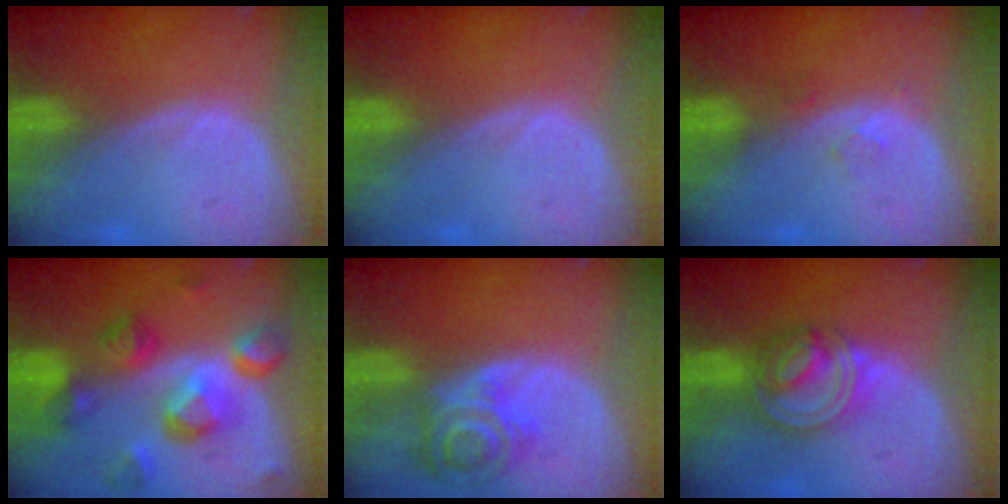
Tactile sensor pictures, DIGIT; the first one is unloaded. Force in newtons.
{"total": 0.0}
{"total": 1.4, "press": 1.4, "slide": 0.1}
{"total": 10.5, "press": 9.4, "slide": 4.7}
{"total": 6.4, "press": 6.3, "slide": 0.8}
{"total": 7.4, "press": 6.5, "slide": 3.5}